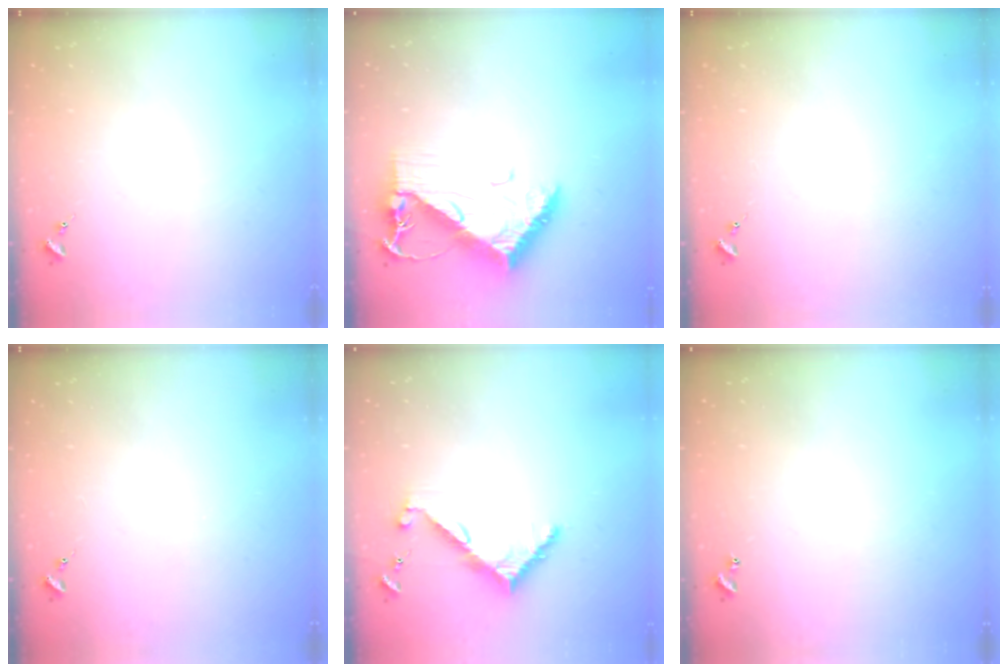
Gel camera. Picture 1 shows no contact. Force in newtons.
{"total": 10.2, "press": 10.2, "slide": 1.0}
{"total": 0.0}
{"total": 0.0}
{"total": 7.3, "press": 7.3, "slide": 0.6}
{"total": 0.9, "press": 0.9, "slide": 0.2}